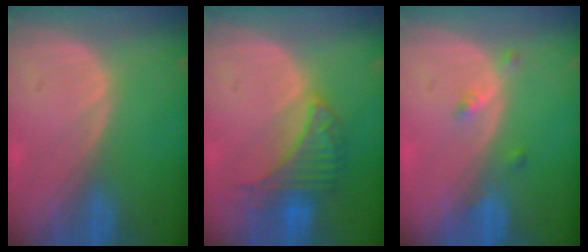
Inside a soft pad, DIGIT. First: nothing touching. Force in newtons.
{"total": 6.6, "press": 6.6, "slide": 0.7}
{"total": 2.2, "press": 1.8, "slide": 1.3}